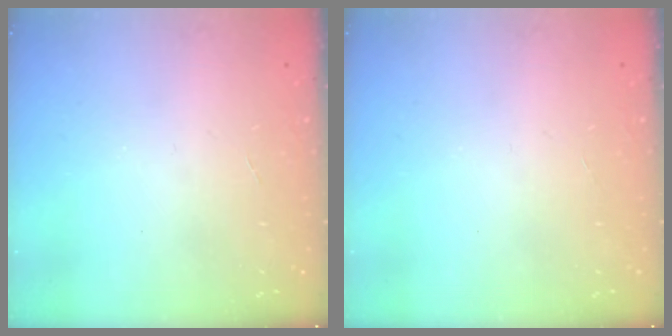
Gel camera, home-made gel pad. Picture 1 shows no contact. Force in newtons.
{"total": 0.0}